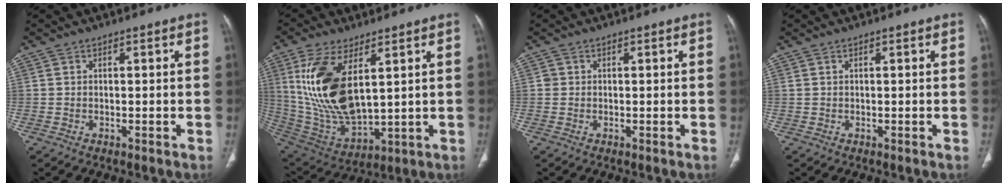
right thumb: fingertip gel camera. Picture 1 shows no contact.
{"total": 18.4, "force": [5.6, 8.5, 15.3], "torque": [-0.300, -0.027, 0.127]}
{"total": 0.8, "force": [0.1, 0.8, 0.1], "torque": [0.003, 0.004, 0.002]}
{"total": 0.0}